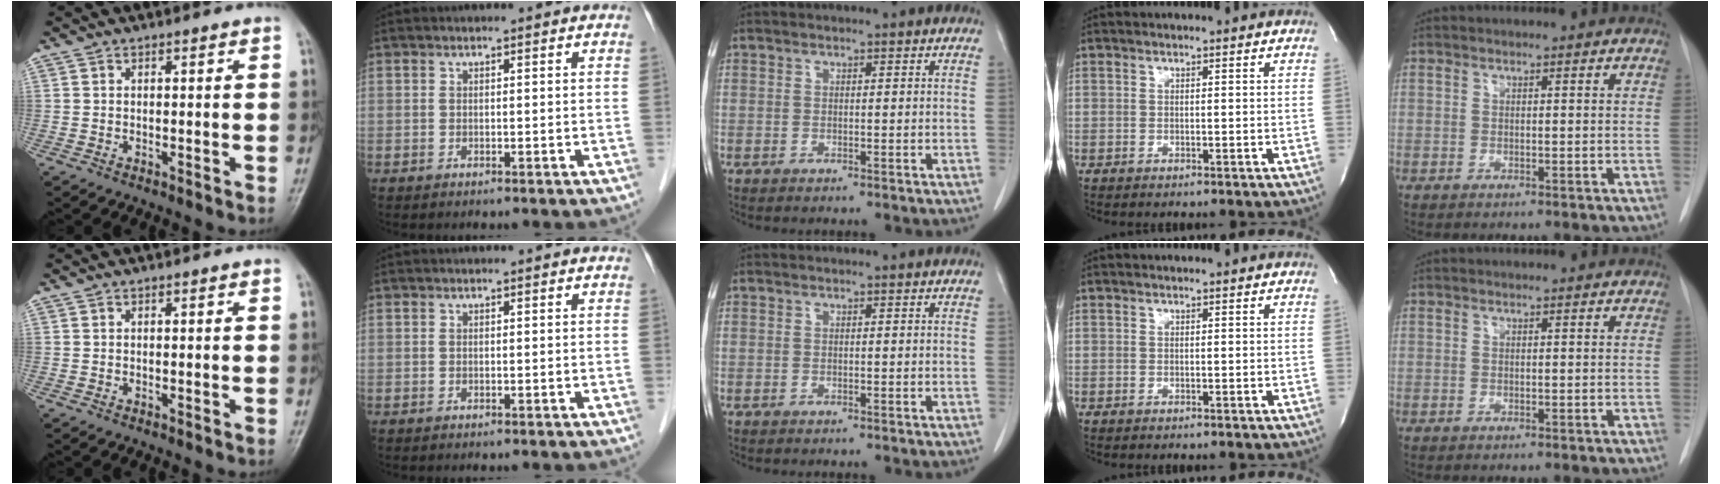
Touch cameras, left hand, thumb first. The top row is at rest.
{}